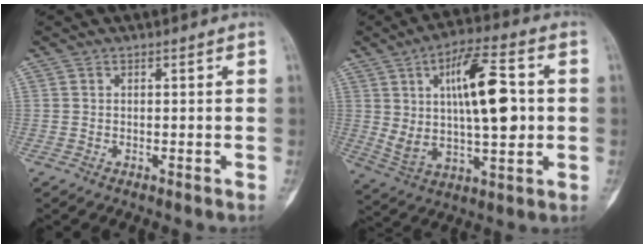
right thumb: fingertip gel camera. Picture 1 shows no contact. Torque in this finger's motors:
{"motor_torque": [-0.19, 2.58, 0.22, 0.15, 0.49]}